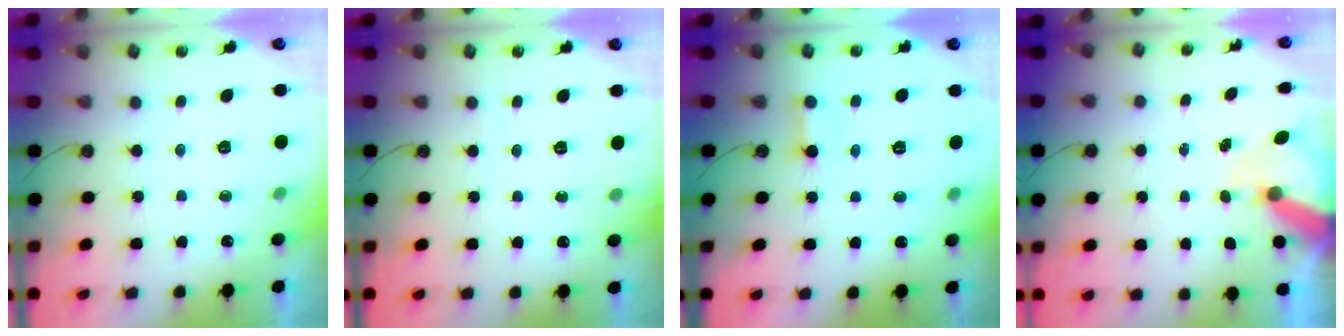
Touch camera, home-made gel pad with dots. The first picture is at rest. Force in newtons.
{"total": 4.8, "press": 4.7, "slide": 0.2}
{"total": 2.5, "press": 2.5, "slide": 0.1}
{"total": 6.9, "press": 6.9, "slide": 0.9}